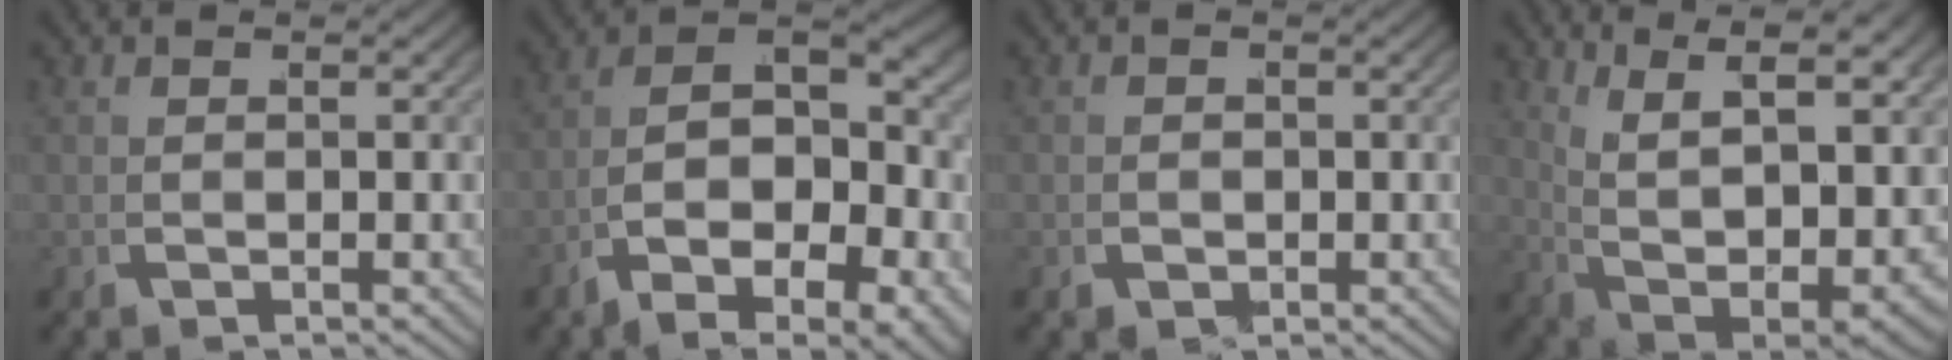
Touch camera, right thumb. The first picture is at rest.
{"total": 13.1, "force": [-2.0, 8.5, 9.7], "torque": [-0.173, -0.040, -0.026]}
{"total": 0.9, "force": [-0.4, 0.8, 0.1], "torque": [0.001, -0.002, -0.008]}
{"total": 14.0, "force": [3.1, 8.3, 10.9], "torque": [-0.189, -0.031, 0.064]}